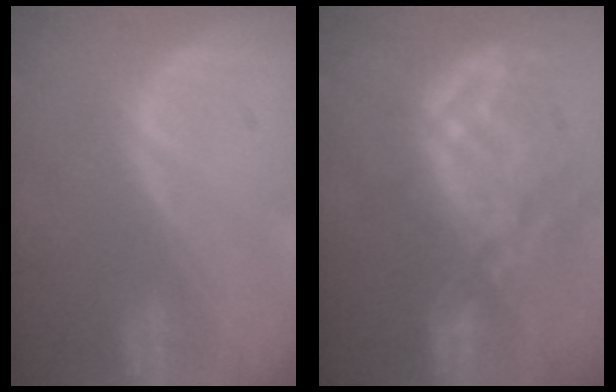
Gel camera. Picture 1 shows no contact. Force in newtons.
{"total": 11.2, "press": 10.4, "slide": 4.3}